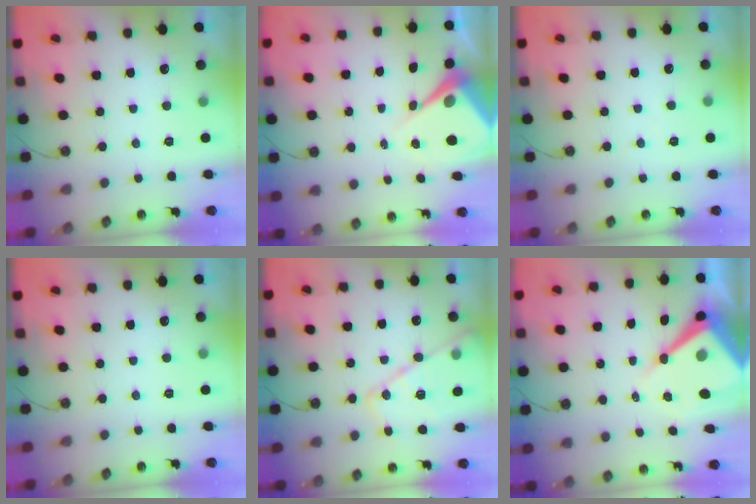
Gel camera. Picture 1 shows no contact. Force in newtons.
{"total": 7.1, "press": 7.0, "slide": 0.7}
{"total": 3.0, "press": 3.0, "slide": 0.6}
{"total": 0.0}
{"total": 15.5, "press": 15.4, "slide": 1.2}
{"total": 13.4, "press": 13.4, "slide": 1.2}